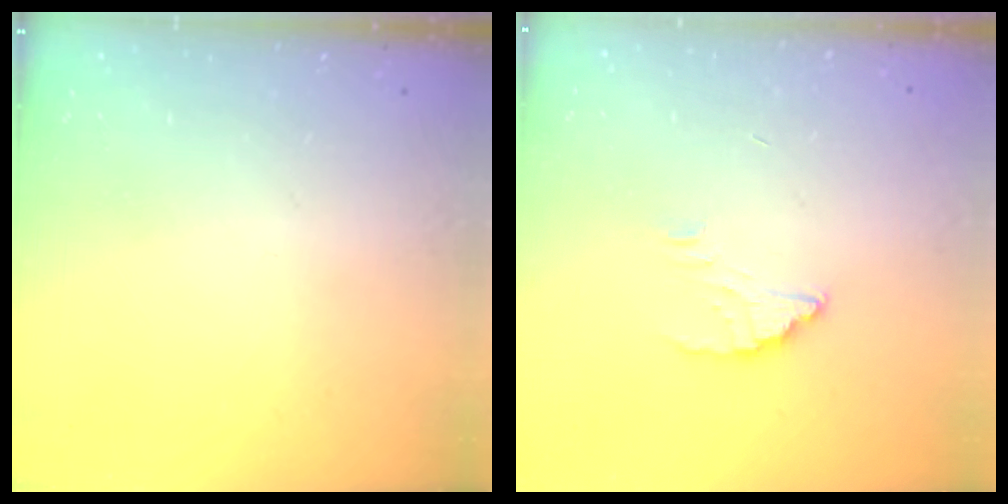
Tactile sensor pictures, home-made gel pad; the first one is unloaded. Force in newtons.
{"total": 2.6, "press": 2.5, "slide": 0.3}